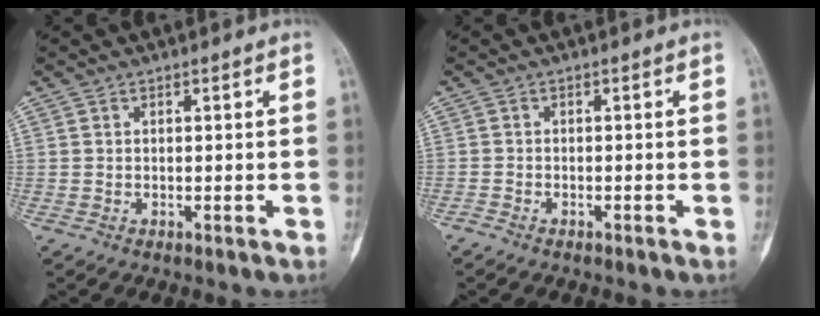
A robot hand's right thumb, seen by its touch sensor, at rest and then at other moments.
{"total": 1.1, "force": [-0.9, 0.3, 0.4], "torque": [-0.009, 0.002, -0.019]}